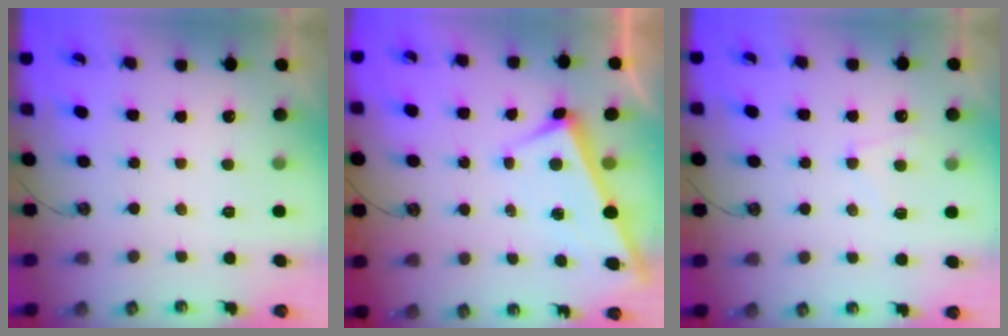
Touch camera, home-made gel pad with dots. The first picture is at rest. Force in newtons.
{"total": 3.2, "press": 3.2, "slide": 0.0}
{"total": 0.6, "press": 0.3, "slide": 0.5}